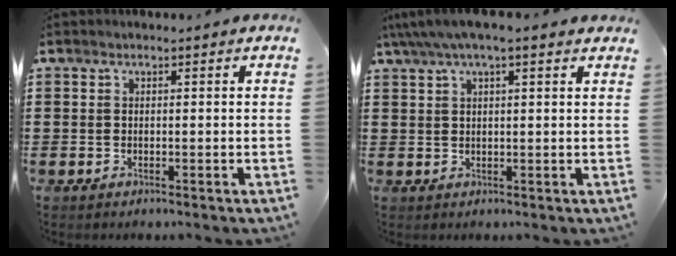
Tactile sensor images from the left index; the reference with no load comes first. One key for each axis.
{"total": 3.7, "fx": 2.5, "fy": 0.7, "fz": 2.7, "tx": -0.058, "ty": 0.003, "tz": 0.043}